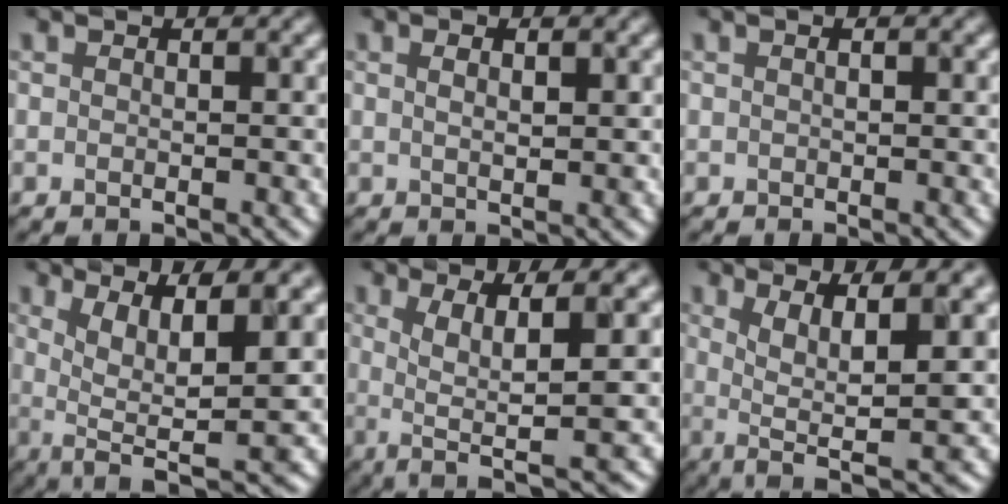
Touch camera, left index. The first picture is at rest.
{"total": 1.0, "force": [0.4, -0.1, 0.9], "torque": [-0.009, 0.001, 0.023]}
{"total": 0.5, "force": [0.3, 0.2, 0.4], "torque": [0.004, 0.008, 0.005]}
{"total": 7.8, "force": [0.9, 1.6, 7.6], "torque": [-0.124, 0.003, 0.049]}
{"total": 5.9, "force": [-0.8, 0.7, 5.8], "torque": [-0.086, 0.000, 0.014]}
{"total": 6.9, "force": [0.1, 1.2, 6.8], "torque": [-0.106, 0.002, 0.032]}